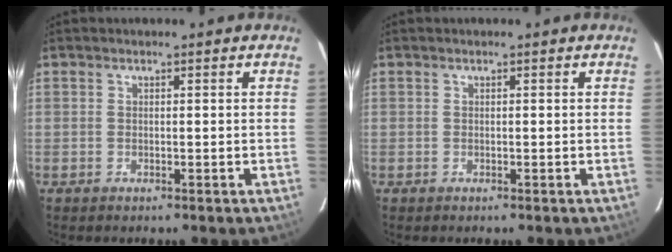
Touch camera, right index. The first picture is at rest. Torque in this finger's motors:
{"motor_torque": [0.09, 0.03, -0.01, 0.01]}